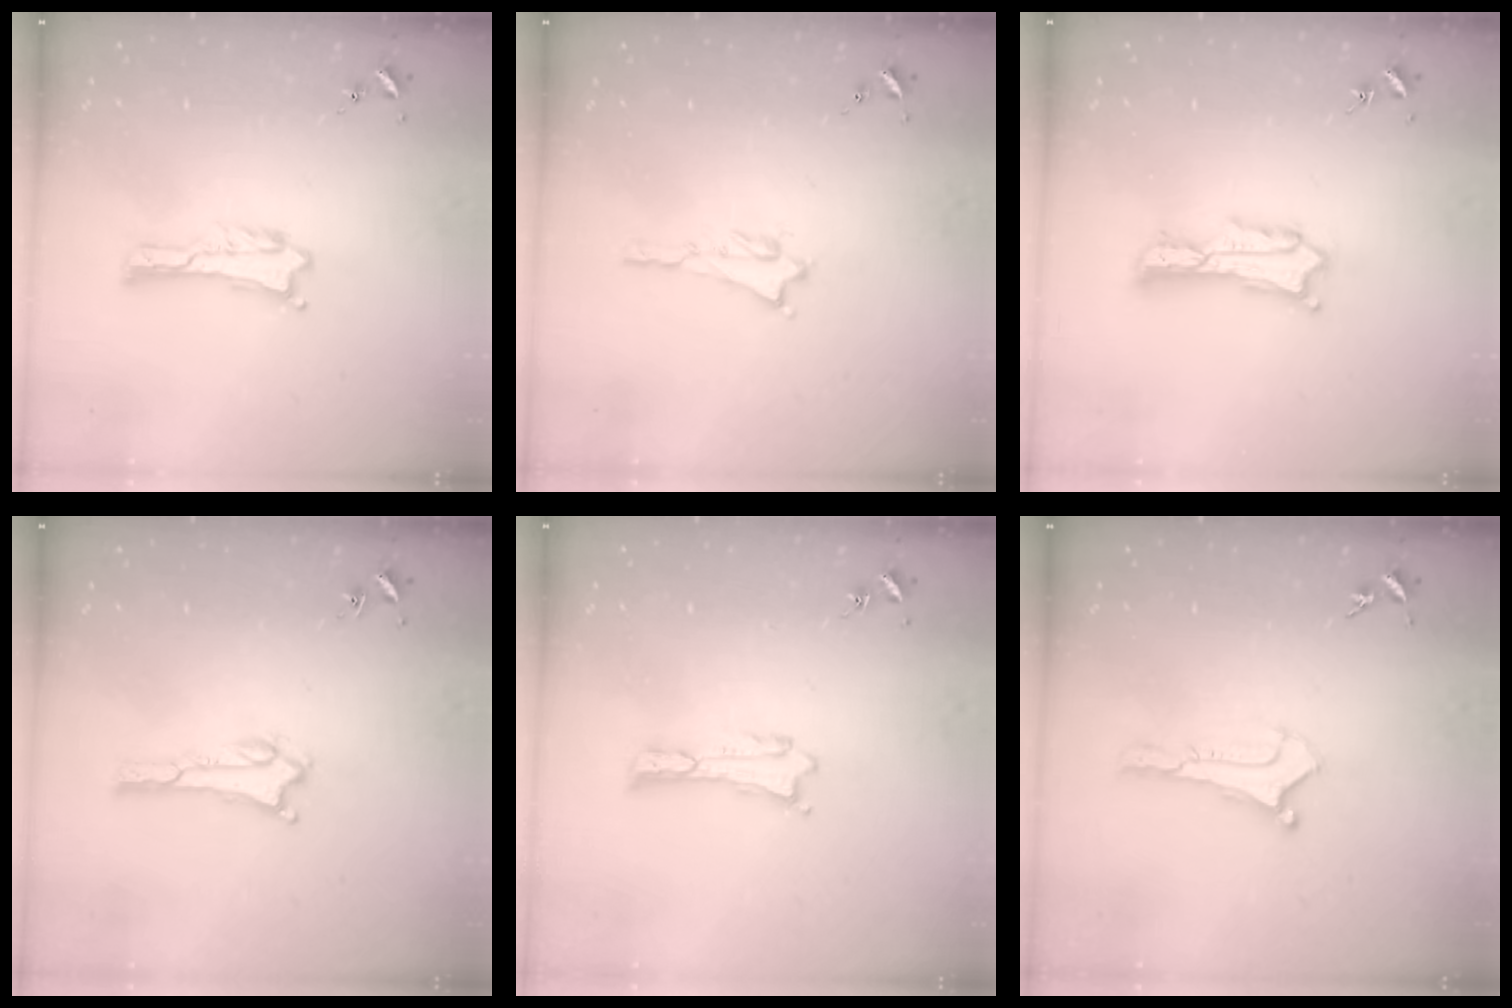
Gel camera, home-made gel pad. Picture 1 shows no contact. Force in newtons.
{"total": 0.7, "press": 0.7, "slide": 0.1}
{"total": 2.7, "press": 2.7, "slide": 0.3}
{"total": 1.1, "press": 1.0, "slide": 0.1}
{"total": 0.0}
{"total": 0.0}